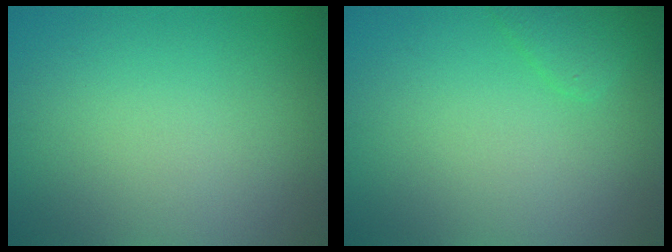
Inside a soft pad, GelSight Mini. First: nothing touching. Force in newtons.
{"total": 1.6, "press": 1.6, "slide": 0.2}